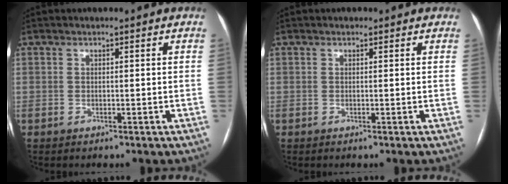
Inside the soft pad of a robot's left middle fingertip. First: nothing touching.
{"total": 0.7, "force": [0.4, 0.5, 0.1], "torque": [-0.001, 0.006, 0.002]}